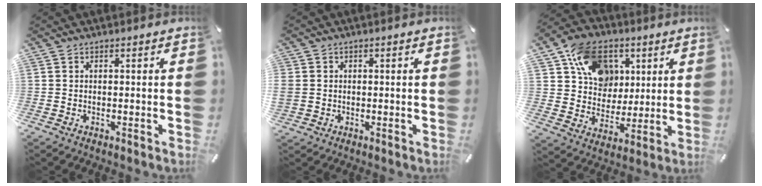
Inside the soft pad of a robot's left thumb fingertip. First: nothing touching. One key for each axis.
{"total": 3.0, "fx": 0.3, "fy": 2.9, "fz": 0.9, "tx": -0.017, "ty": 0.006, "tz": 0.007}
{"total": 14.7, "fx": 5.4, "fy": 12.3, "fz": 5.9, "tx": -0.106, "ty": -0.010, "tz": 0.108}